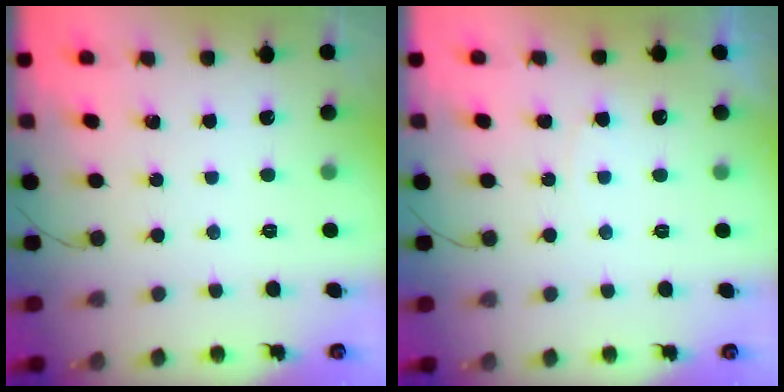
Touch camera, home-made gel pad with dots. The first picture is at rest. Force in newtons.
{"total": 3.7, "press": 3.6, "slide": 0.4}